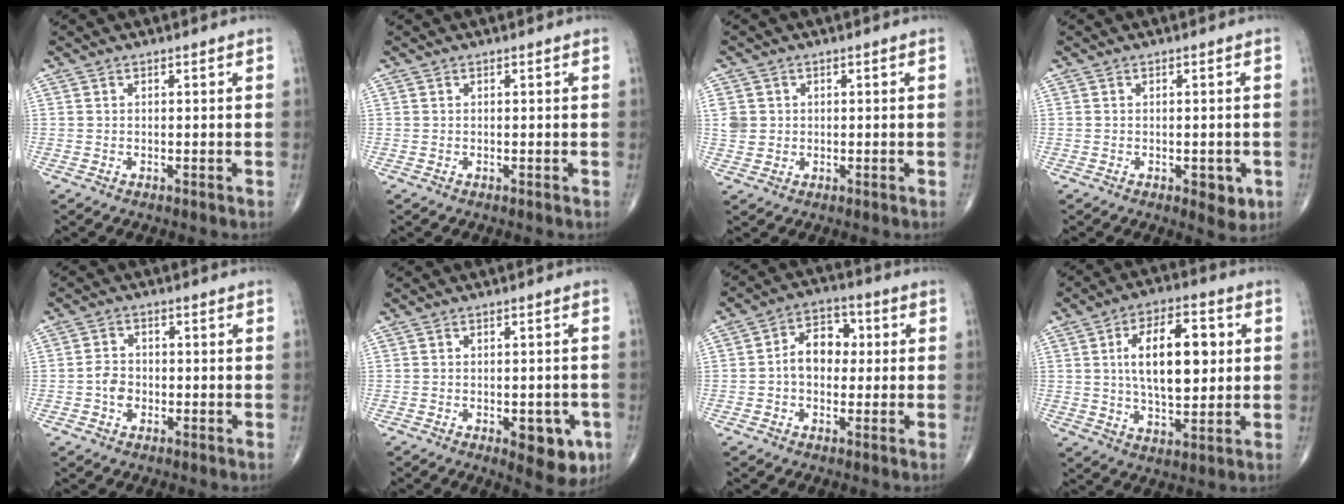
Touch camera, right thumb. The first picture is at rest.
{"total": 0.0}
{"total": 4.4, "force": [0.6, 4.0, 1.5], "torque": [-0.021, 0.004, 0.019]}
{"total": 3.8, "force": [-1.2, 1.9, 3.0], "torque": [-0.024, -0.004, -0.011]}
{"total": 3.7, "force": [-0.9, 2.9, 2.0], "torque": [-0.027, 0.010, -0.022]}
{"total": 8.4, "force": [-3.2, 3.8, 6.7], "torque": [-0.058, 0.003, -0.031]}
{"total": 8.4, "force": [0.1, 6.1, 5.8], "torque": [-0.068, 0.026, -0.009]}
{"total": 15.6, "force": [2.6, 7.7, 13.4], "torque": [-0.197, 0.001, 0.042]}